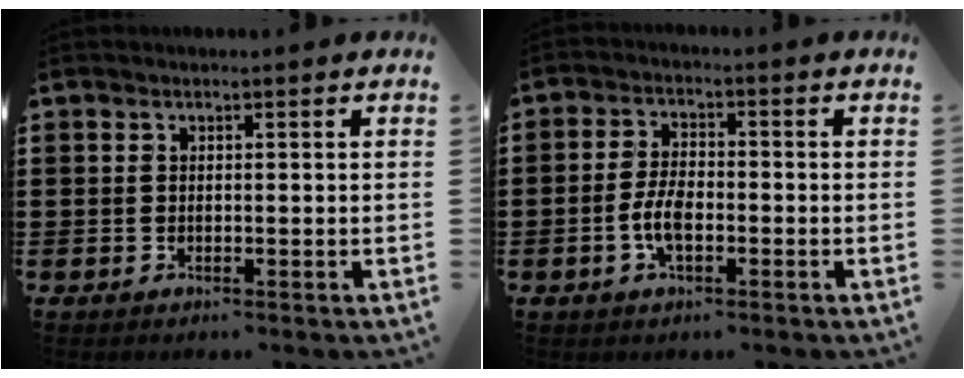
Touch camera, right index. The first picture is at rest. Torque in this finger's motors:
{"motor_torque": [0.33, 1.80, 0.13, 0.02]}